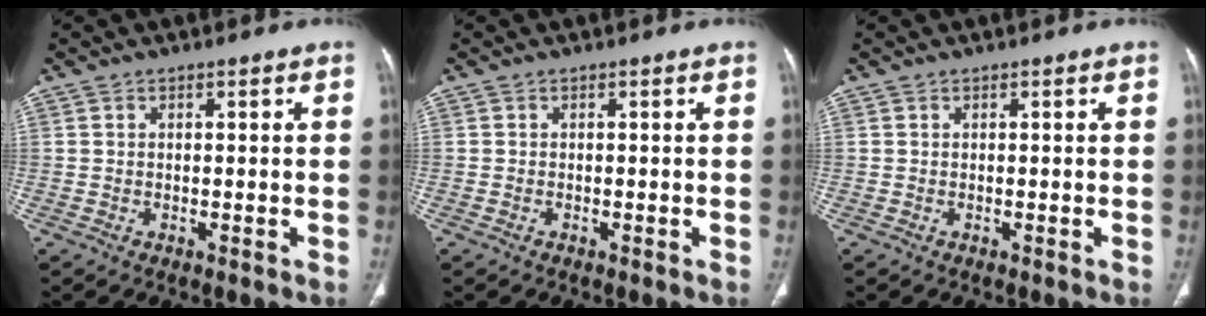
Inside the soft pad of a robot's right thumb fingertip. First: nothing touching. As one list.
[{"total": 0.0}, {"total": 0.0}]